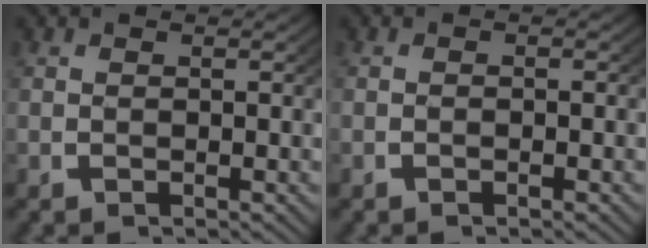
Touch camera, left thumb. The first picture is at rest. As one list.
[{"total": 0.6, "force": [-0.5, 0.0, 0.4], "torque": [-0.005, 0.005, -0.013]}]